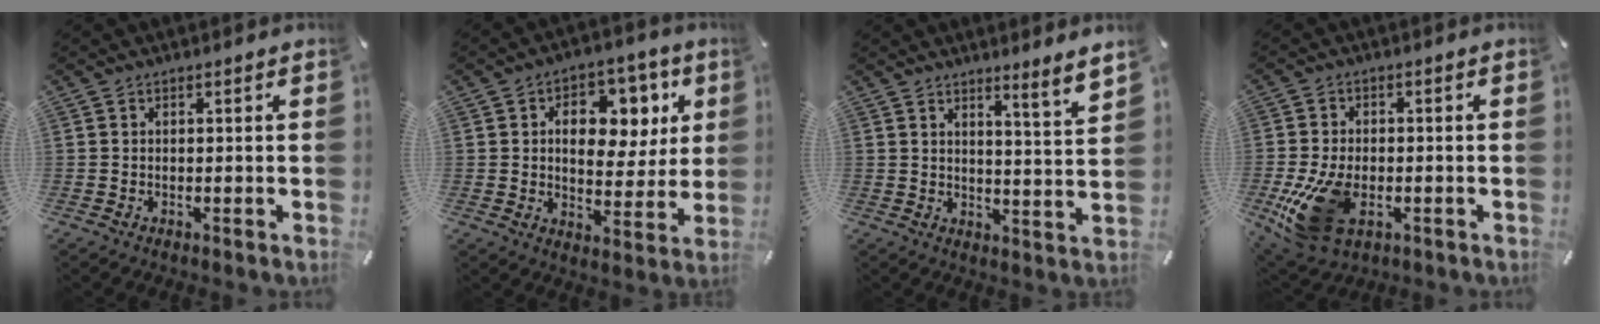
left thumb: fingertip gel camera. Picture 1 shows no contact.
{"total": 12.3, "force": [3.7, 8.9, 7.7], "torque": [-0.096, -0.019, 0.061]}
{"total": 5.7, "force": [4.8, -1.0, 2.9], "torque": [-0.044, -0.046, 0.077]}
{"total": 13.7, "force": [-4.0, 8.7, 9.8], "torque": [-0.209, -0.004, -0.070]}